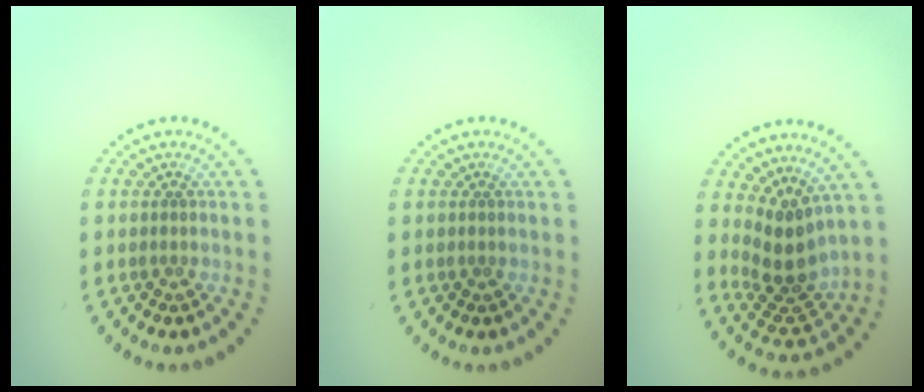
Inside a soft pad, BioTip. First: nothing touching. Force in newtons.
{"total": 0.0}
{"total": 3.9, "press": 3.0, "slide": 2.5}